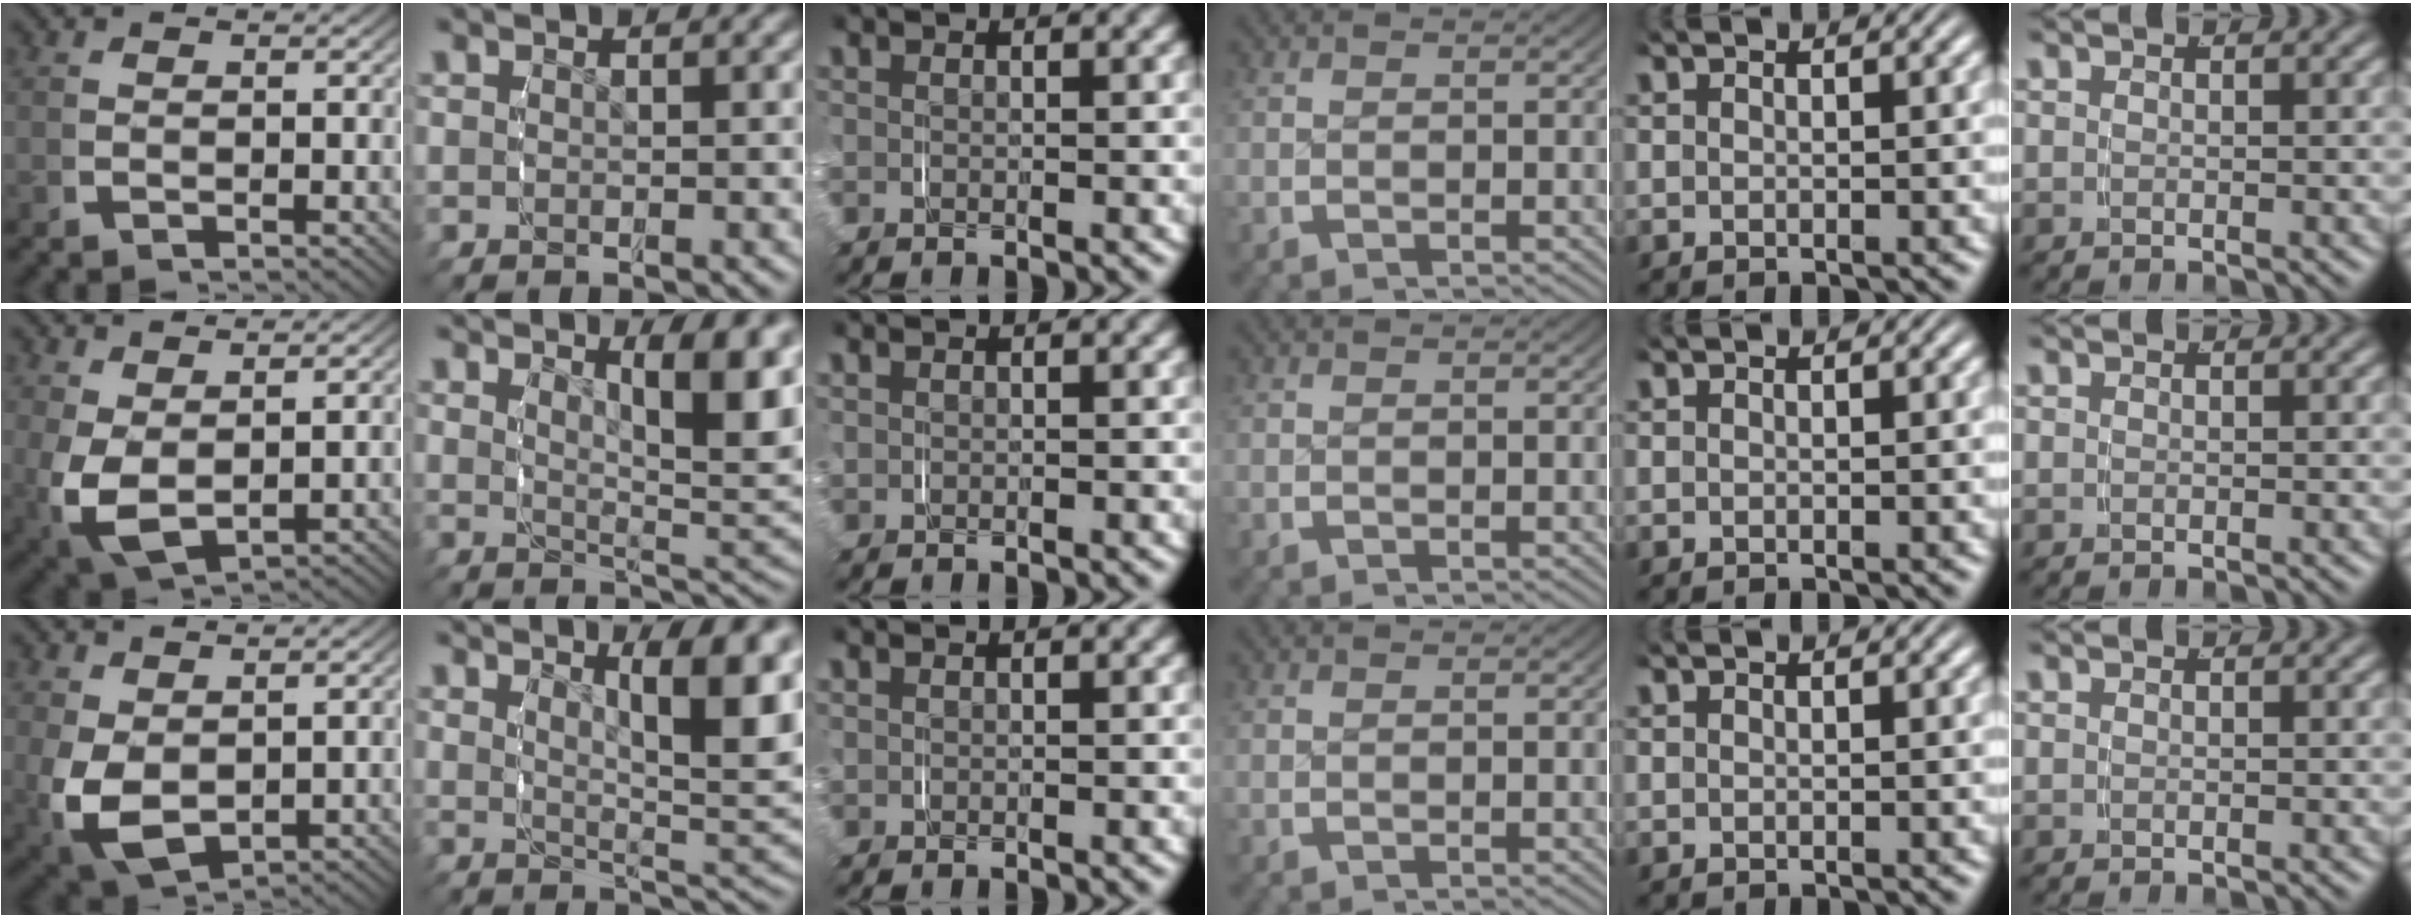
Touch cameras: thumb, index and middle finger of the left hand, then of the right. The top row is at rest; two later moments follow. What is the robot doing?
{"motion": "grasp_and_lifting", "object": "paper towel"}